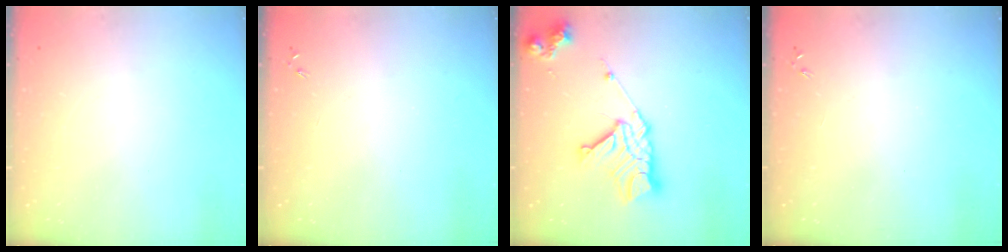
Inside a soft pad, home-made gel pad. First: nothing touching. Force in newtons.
{"total": 1.1, "press": 0.9, "slide": 0.5}
{"total": 15.5, "press": 15.4, "slide": 1.3}
{"total": 0.0}